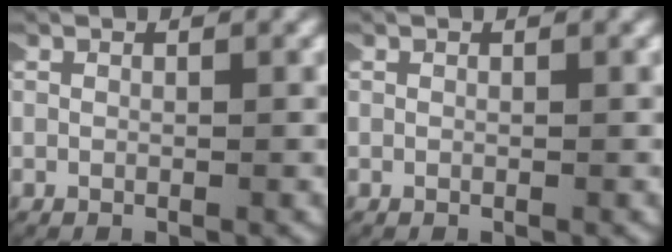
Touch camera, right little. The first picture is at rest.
{"total": 0.0}